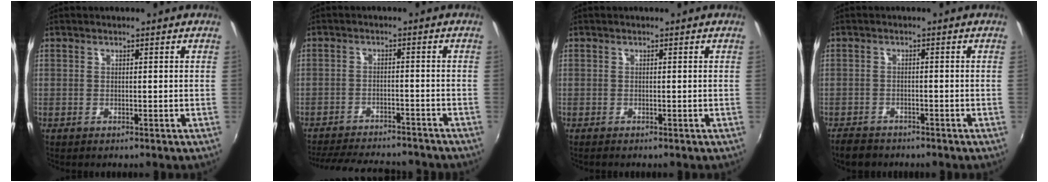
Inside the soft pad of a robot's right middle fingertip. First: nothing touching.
{"total": 17.2, "force": [-15.1, 4.6, 6.9], "torque": [-0.146, -0.009, -0.209]}
{"total": 0.0}
{"total": 4.5, "force": [-3.8, 2.0, 1.3], "torque": [-0.045, -0.006, -0.066]}